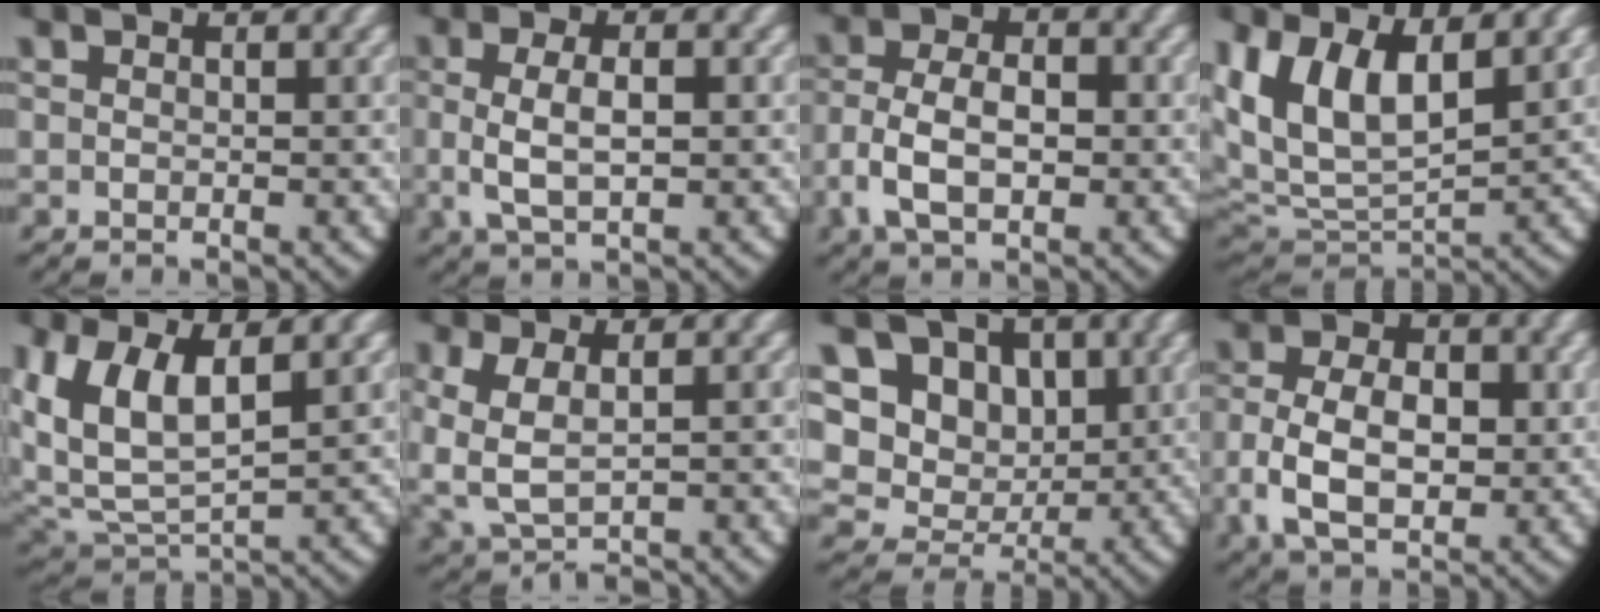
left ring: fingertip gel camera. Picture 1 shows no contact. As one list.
[{"total": 4.3, "force": [-0.1, 2.3, 3.6], "torque": [-0.087, -0.005, 0.008]}, {"total": 5.7, "force": [-1.0, 3.8, 4.1], "torque": [-0.095, -0.016, -0.009]}, {"total": 11.8, "force": [2.7, 8.9, 7.3], "torque": [-0.190, -0.021, 0.054]}, {"total": 10.3, "force": [2.8, 7.6, 6.4], "torque": [-0.179, -0.018, 0.054]}, {"total": 4.8, "force": [-0.8, 3.5, 3.3], "torque": [-0.094, -0.013, -0.001]}, {"total": 13.8, "force": [1.6, 12.0, 6.7], "torque": [-0.154, -0.030, 0.023]}, {"total": 6.9, "force": [-0.6, 4.8, 4.9], "torque": [-0.111, -0.023, 0.004]}]